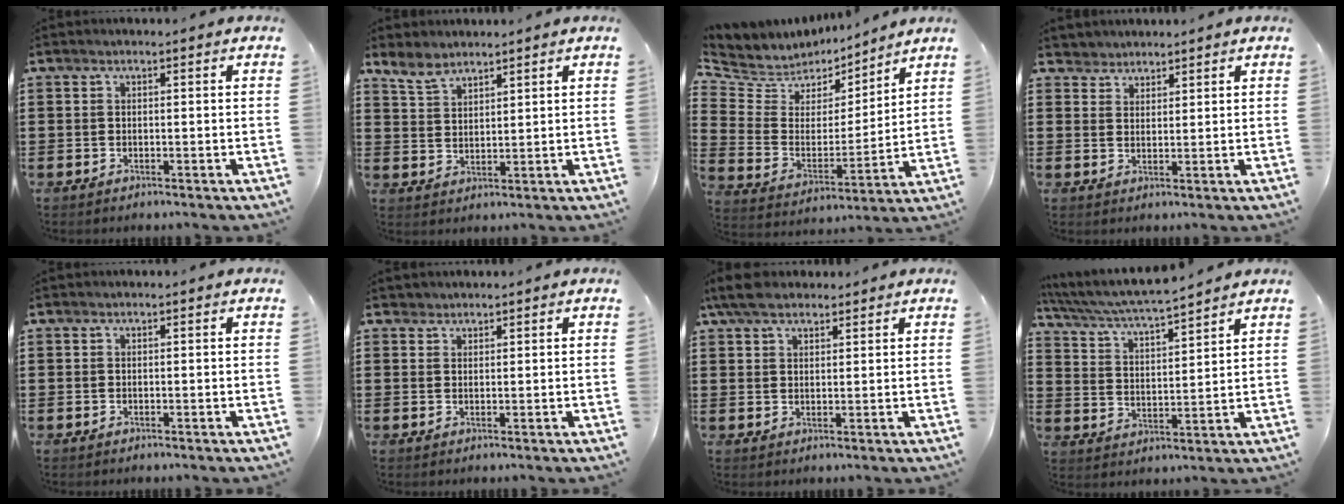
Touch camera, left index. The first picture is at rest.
{"total": 3.9, "force": [3.5, 1.4, 1.2], "torque": [-0.035, -0.008, 0.065]}
{"total": 5.8, "force": [5.2, 2.7, -0.5], "torque": [-0.038, -0.049, 0.087]}
{"total": 2.1, "force": [1.9, 0.8, -0.5], "torque": [0.001, 0.004, 0.038]}
{"total": 0.0}
{"total": 1.2, "force": [1.1, 0.5, 0.0], "torque": [-0.003, 0.003, 0.022]}
{"total": 4.9, "force": [3.7, 1.9, 2.4], "torque": [-0.058, 0.005, 0.070]}
{"total": 5.2, "force": [4.9, 0.0, 1.8], "torque": [-0.059, -0.034, 0.079]}